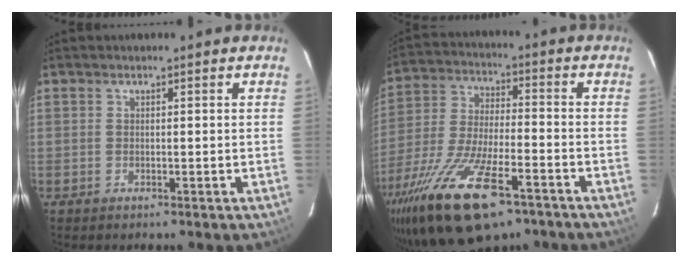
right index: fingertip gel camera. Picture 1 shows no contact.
{"total": 22.3, "force": [-13.9, 8.0, 15.5], "torque": [-0.317, -0.052, -0.244]}